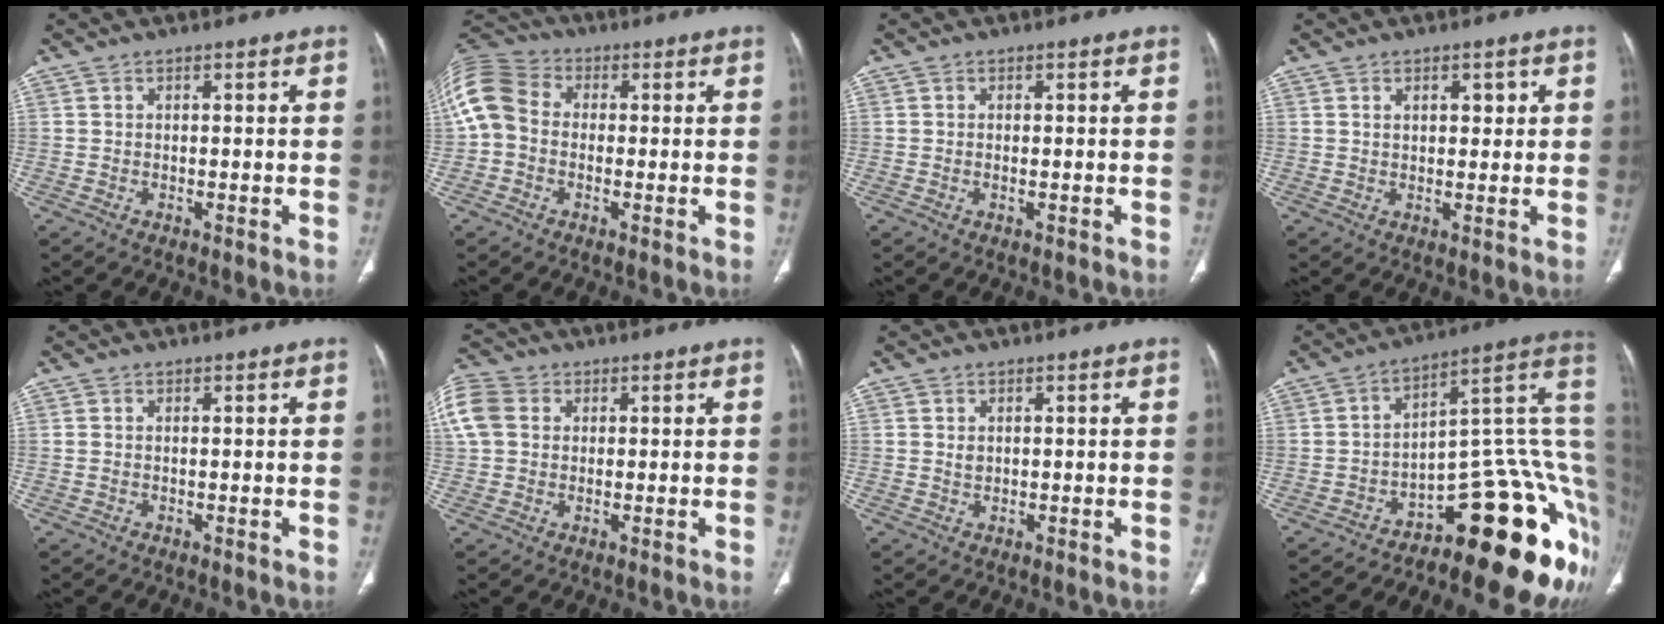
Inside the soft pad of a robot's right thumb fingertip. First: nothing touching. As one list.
[{"total": 12.3, "force": [0.2, 9.9, 7.4], "torque": [-0.157, 0.037, -0.008]}, {"total": 0.7, "force": [-0.1, 0.3, 0.7], "torque": [-0.019, 0.001, -0.001]}, {"total": 3.4, "force": [1.3, 1.9, 2.5], "torque": [-0.024, -0.005, 0.018]}, {"total": 0.6, "force": [0.0, 0.4, 0.5], "torque": [-0.021, 0.008, 0.006]}, {"total": 10.8, "force": [2.5, 8.7, 5.9], "torque": [-0.142, 0.024, 0.045]}, {"total": 1.3, "force": [0.3, 1.0, 0.8], "torque": [-0.011, -0.002, 0.009]}, {"total": 23.1, "force": [-9.1, 8.6, 19.5], "torque": [-0.126, 0.116, -0.120]}]